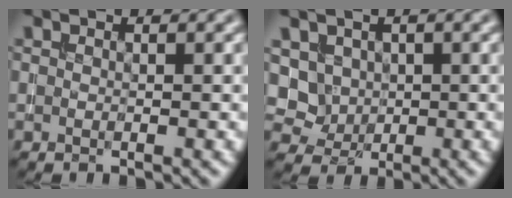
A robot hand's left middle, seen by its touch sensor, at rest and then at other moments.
{"total": 3.1, "force": [1.0, 2.7, 1.2], "torque": [-0.034, -0.002, 0.036]}